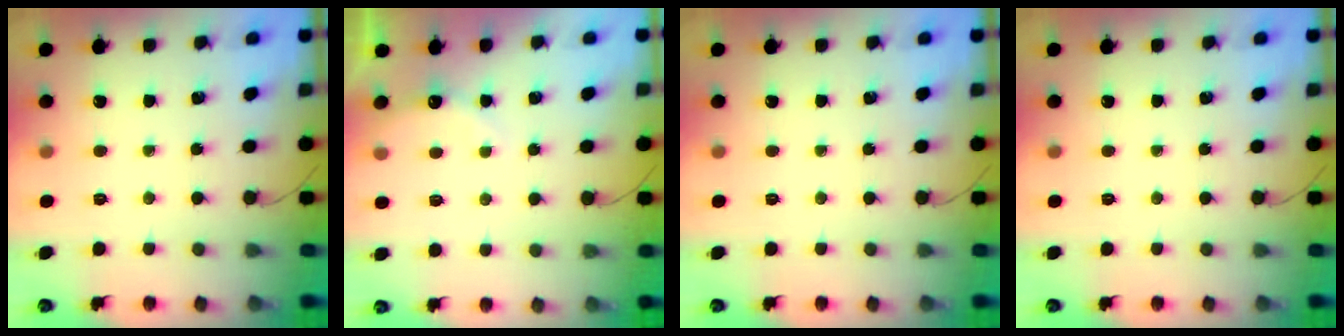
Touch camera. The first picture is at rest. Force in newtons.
{"total": 8.3, "press": 8.2, "slide": 1.4}
{"total": 0.0}
{"total": 0.0}